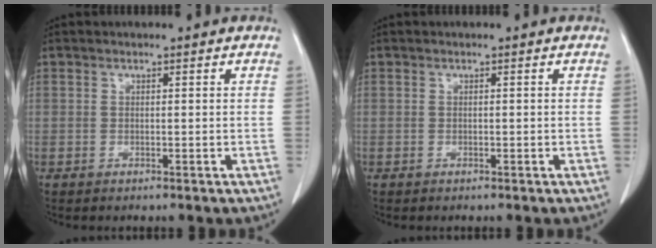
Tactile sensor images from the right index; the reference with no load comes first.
{"total": 0.0}